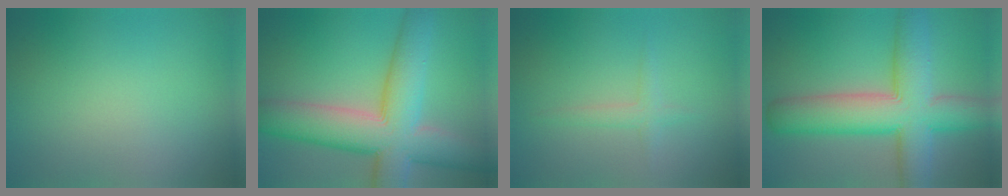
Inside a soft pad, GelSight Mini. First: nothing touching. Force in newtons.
{"total": 10.9, "press": 10.9, "slide": 0.5}
{"total": 1.3, "press": 1.3, "slide": 0.1}
{"total": 10.5, "press": 10.5, "slide": 0.5}